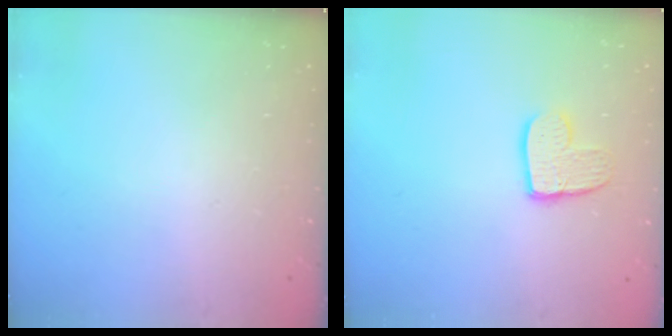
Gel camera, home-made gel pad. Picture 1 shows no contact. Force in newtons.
{"total": 8.9, "press": 8.9, "slide": 0.4}